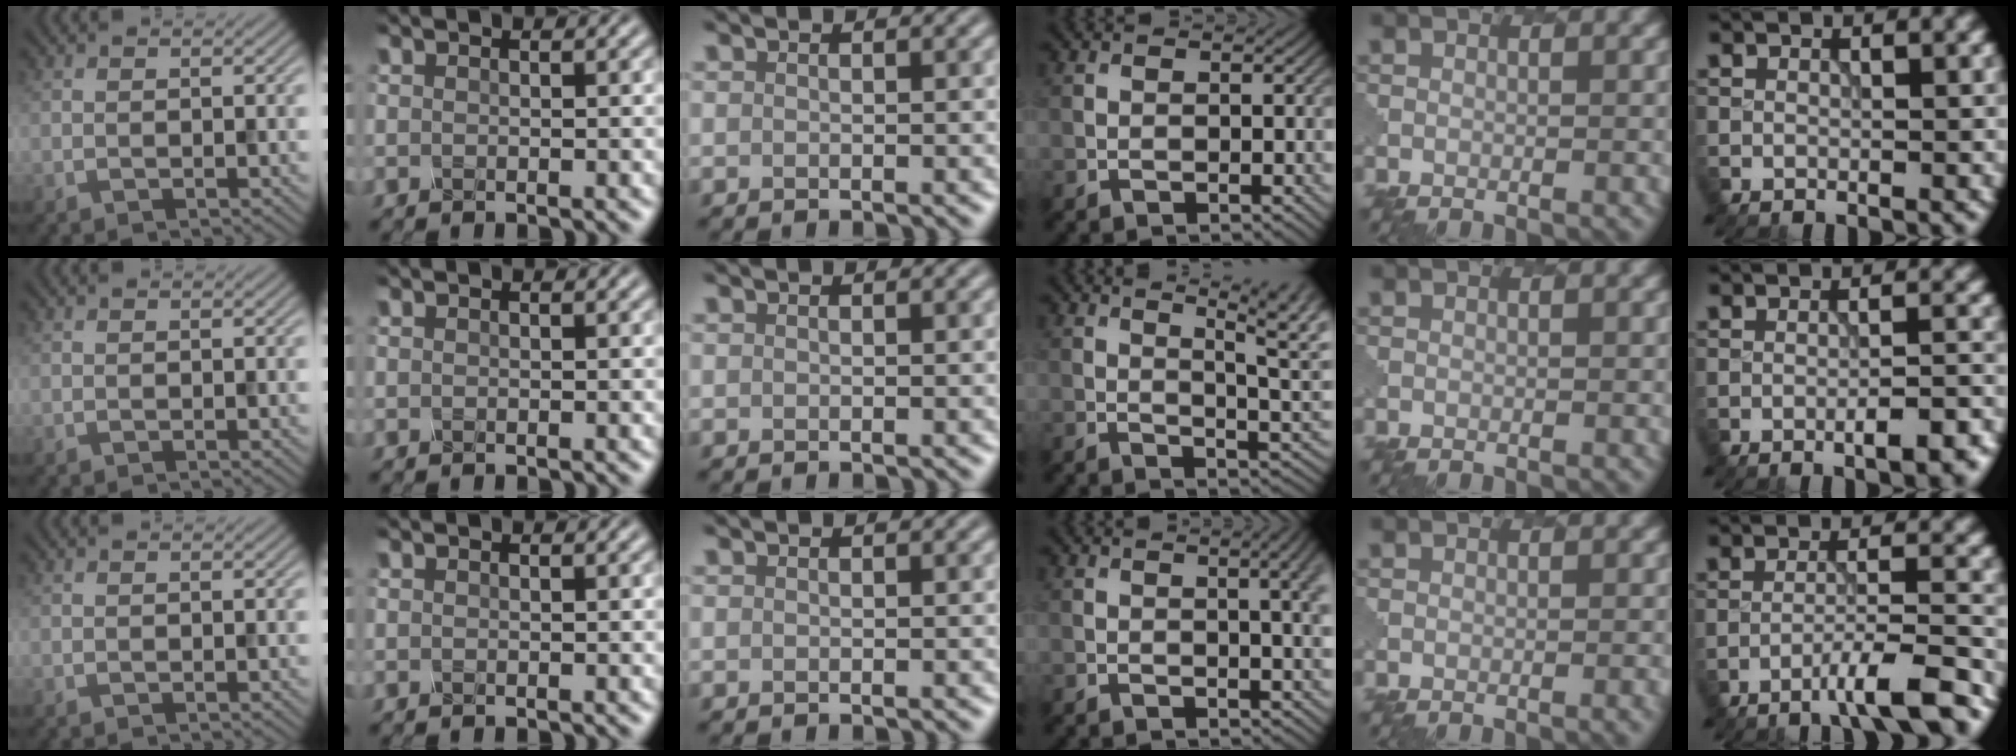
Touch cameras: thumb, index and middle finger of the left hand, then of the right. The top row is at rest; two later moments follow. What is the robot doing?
{"motion": "pour", "object": "mug"}